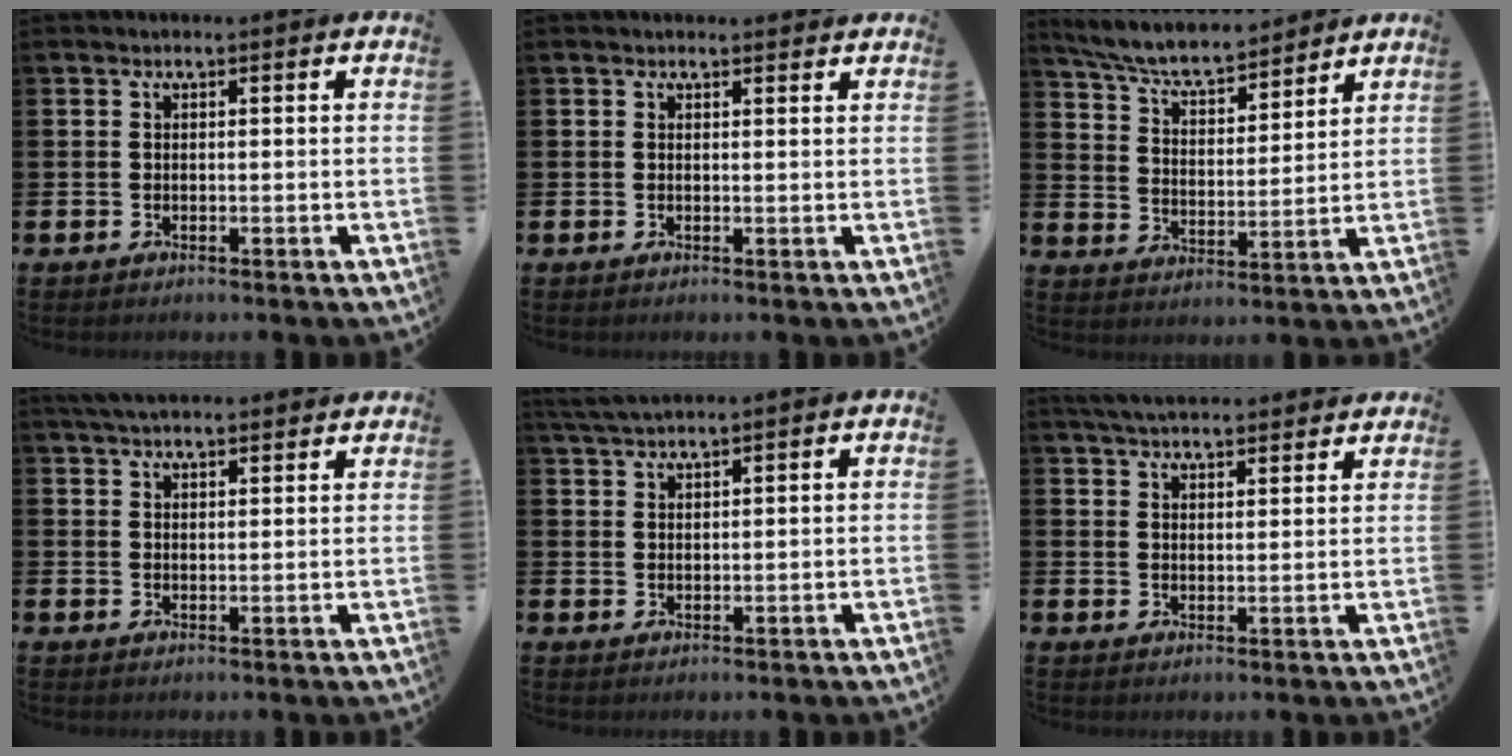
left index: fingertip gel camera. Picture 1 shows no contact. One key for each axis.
{"total": 0.8, "fx": 0.8, "fy": 0.1, "fz": 0.1, "tx": 0.011, "ty": -0.004, "tz": 0.012}
{"total": 7.1, "fx": 6.6, "fy": 1.2, "fz": 2.3, "tx": -0.071, "ty": -0.043, "tz": 0.115}
{"total": 4.0, "fx": 3.8, "fy": 0.7, "fz": 1.0, "tx": -0.024, "ty": -0.010, "tz": 0.072}
{"total": 2.8, "fx": 2.7, "fy": 0.0, "fz": 0.6, "tx": -0.021, "ty": -0.005, "tz": 0.052}
{"total": 4.6, "fx": 4.5, "fy": 0.5, "fz": 0.6, "tx": -0.020, "ty": -0.020, "tz": 0.082}